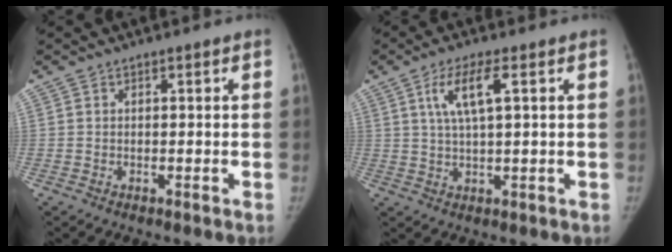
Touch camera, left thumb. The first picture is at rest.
{"total": 6.6, "force": [2.2, 1.4, 6.1], "torque": [-0.129, 0.002, 0.045]}